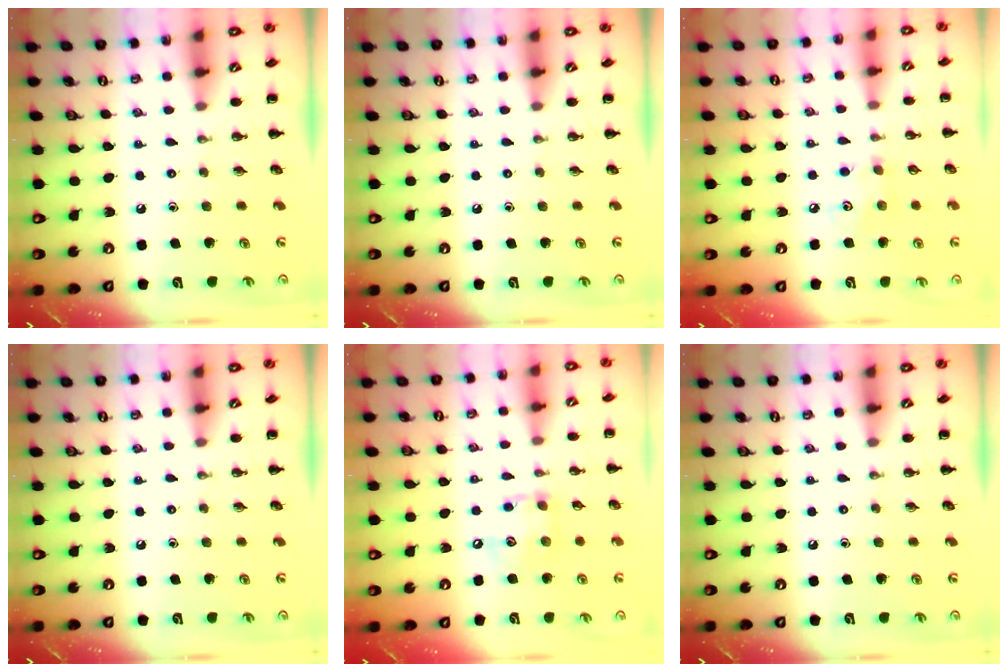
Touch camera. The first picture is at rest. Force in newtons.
{"total": 0.0}
{"total": 3.7, "press": 3.7, "slide": 0.6}
{"total": 0.0}
{"total": 9.6, "press": 9.6, "slide": 0.7}
{"total": 0.0}